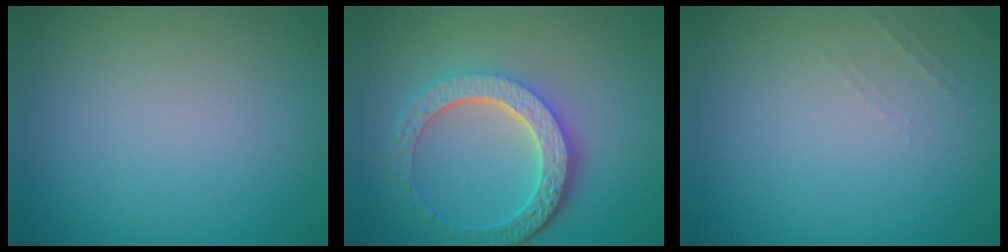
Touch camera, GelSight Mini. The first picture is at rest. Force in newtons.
{"total": 6.0, "press": 4.5, "slide": 4.0}
{"total": 0.6, "press": 0.6, "slide": 0.2}